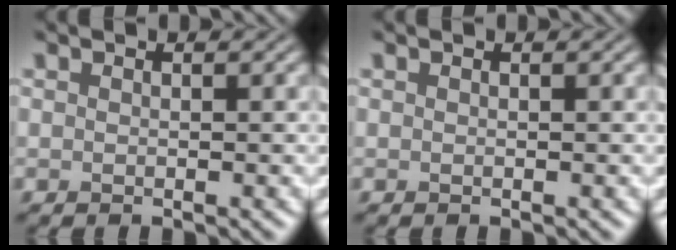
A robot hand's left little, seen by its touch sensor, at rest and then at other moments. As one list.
[{"total": 0.0}]